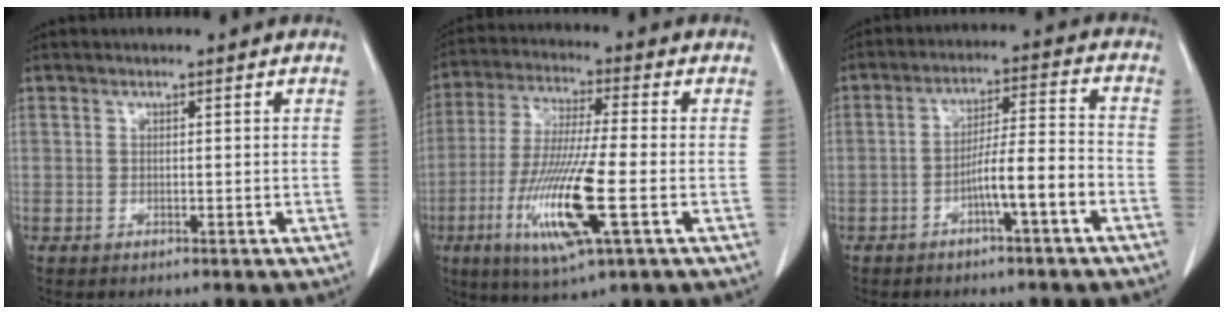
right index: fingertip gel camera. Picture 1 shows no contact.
{"total": 14.6, "force": [-4.5, 0.9, 13.8], "torque": [-0.283, -0.025, -0.085]}
{"total": 7.6, "force": [-3.5, 0.0, 6.8], "torque": [-0.116, 0.019, -0.056]}